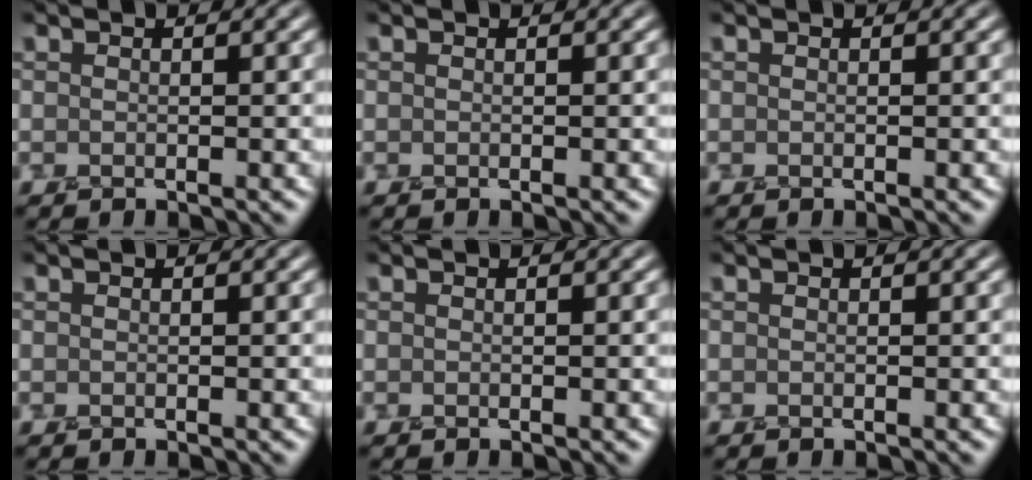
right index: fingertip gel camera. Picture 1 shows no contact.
{"total": 0.0}
{"total": 0.0}
{"total": 0.0}
{"total": 0.0}
{"total": 0.0}